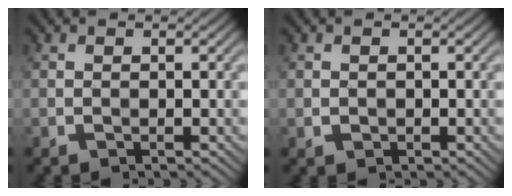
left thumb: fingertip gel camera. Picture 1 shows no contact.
{"total": 0.8, "force": [-0.1, 0.7, 0.3], "torque": [-0.004, -0.006, -0.001]}